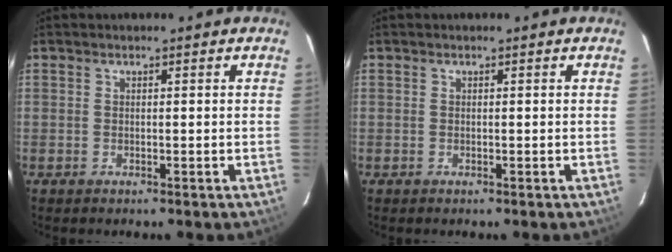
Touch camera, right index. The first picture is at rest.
{"total": 0.0}